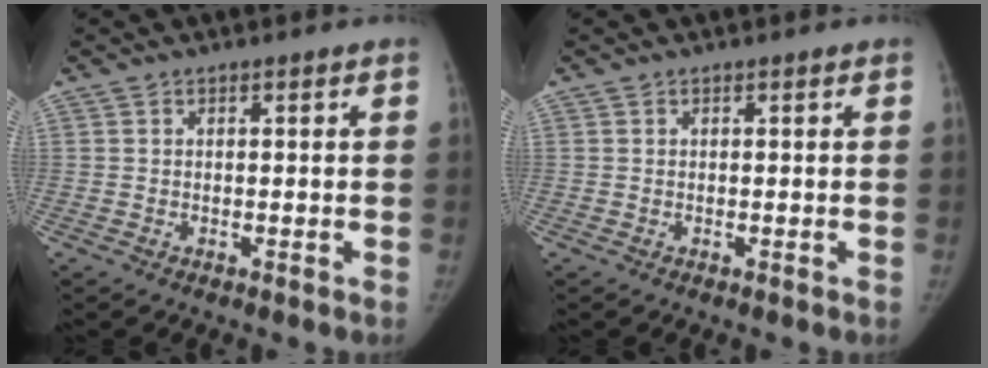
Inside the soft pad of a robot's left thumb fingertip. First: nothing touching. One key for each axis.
{"total": 0.0}